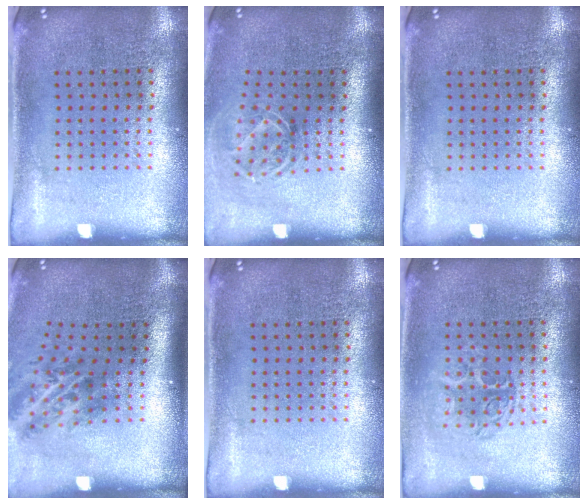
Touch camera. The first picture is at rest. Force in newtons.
{"total": 1.7, "press": 1.3, "slide": 1.2}
{"total": 0.0}
{"total": 2.1, "press": 1.4, "slide": 1.6}
{"total": 0.0}
{"total": 1.3, "press": 1.0, "slide": 0.7}